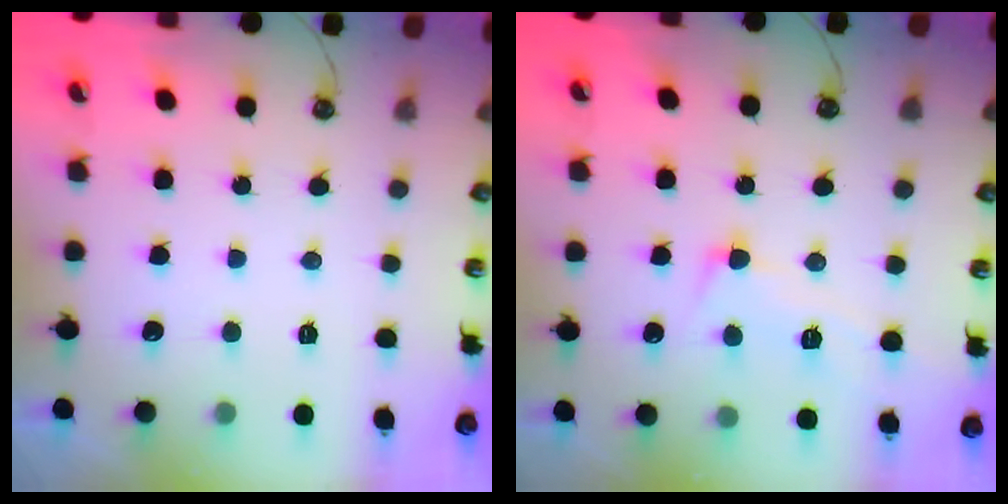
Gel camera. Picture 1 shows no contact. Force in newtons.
{"total": 1.6, "press": 1.5, "slide": 0.7}